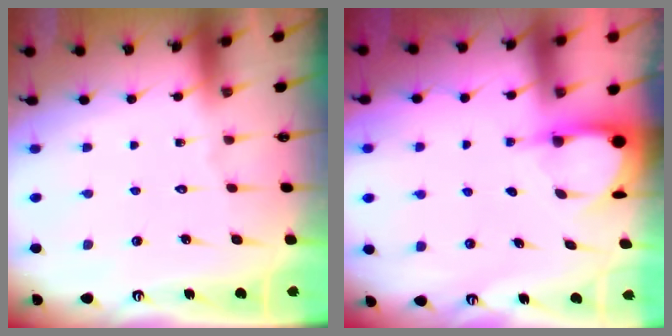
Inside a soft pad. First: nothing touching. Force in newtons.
{"total": 3.9, "press": 3.9, "slide": 0.3}